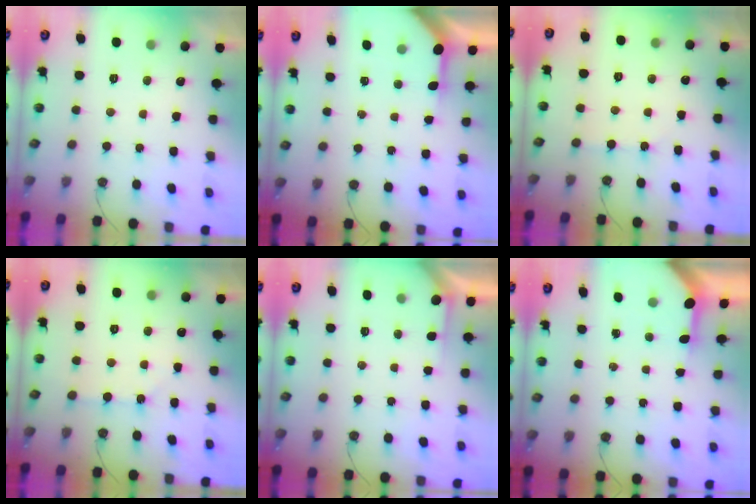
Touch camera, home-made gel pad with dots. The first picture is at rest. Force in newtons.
{"total": 4.3, "press": 4.3, "slide": 0.1}
{"total": 2.8, "press": 2.8, "slide": 0.4}
{"total": 2.2, "press": 2.1, "slide": 0.3}
{"total": 1.7, "press": 1.6, "slide": 0.2}
{"total": 3.2, "press": 3.2, "slide": 0.2}